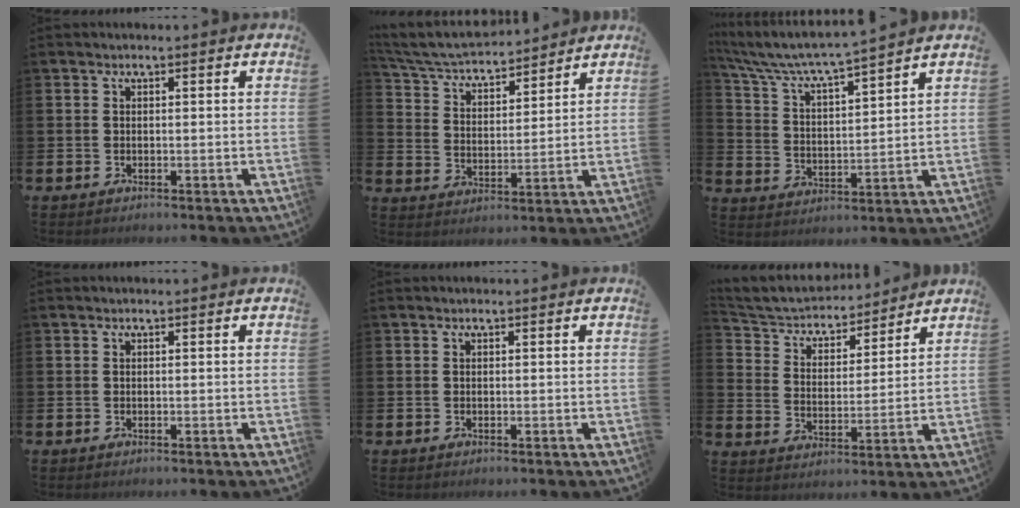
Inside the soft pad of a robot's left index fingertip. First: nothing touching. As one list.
[{"total": 5.8, "force": [5.6, 0.9, 1.3], "torque": [-0.055, -0.038, 0.097]}, {"total": 6.1, "force": [5.7, 0.1, 2.0], "torque": [-0.068, -0.045, 0.093]}, {"total": 0.0}, {"total": 0.0}, {"total": 5.9, "force": [5.5, 1.9, 0.7], "torque": [-0.052, -0.042, 0.094]}]